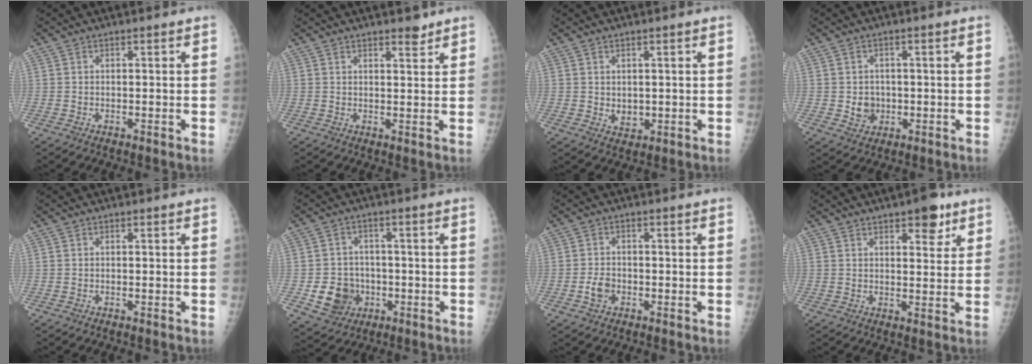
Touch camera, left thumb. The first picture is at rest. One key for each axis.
{"total": 2.7, "fx": 2.2, "fy": 0.9, "fz": 1.3, "tx": -0.009, "ty": -0.016, "tz": 0.031}
{"total": 2.4, "fx": 0.3, "fy": 2.0, "fz": 1.3, "tx": -0.012, "ty": -0.005, "tz": 0.013}
{"total": 3.7, "fx": -0.4, "fy": 3.3, "fz": 1.6, "tx": -0.006, "ty": 0.003, "tz": 0.002}
{"total": 0.0}
{"total": 8.3, "fx": -2.1, "fy": 7.4, "fz": 3.2, "tx": -0.023, "ty": 0.010, "tz": -0.026}
{"total": 3.1, "fx": -1.1, "fy": 2.3, "fz": 1.7, "tx": -0.027, "ty": 0.008, "tz": -0.021}
{"total": 6.4, "fx": 4.0, "fy": 2.7, "fz": 4.3, "tx": -0.035, "ty": -0.018, "tz": 0.049}